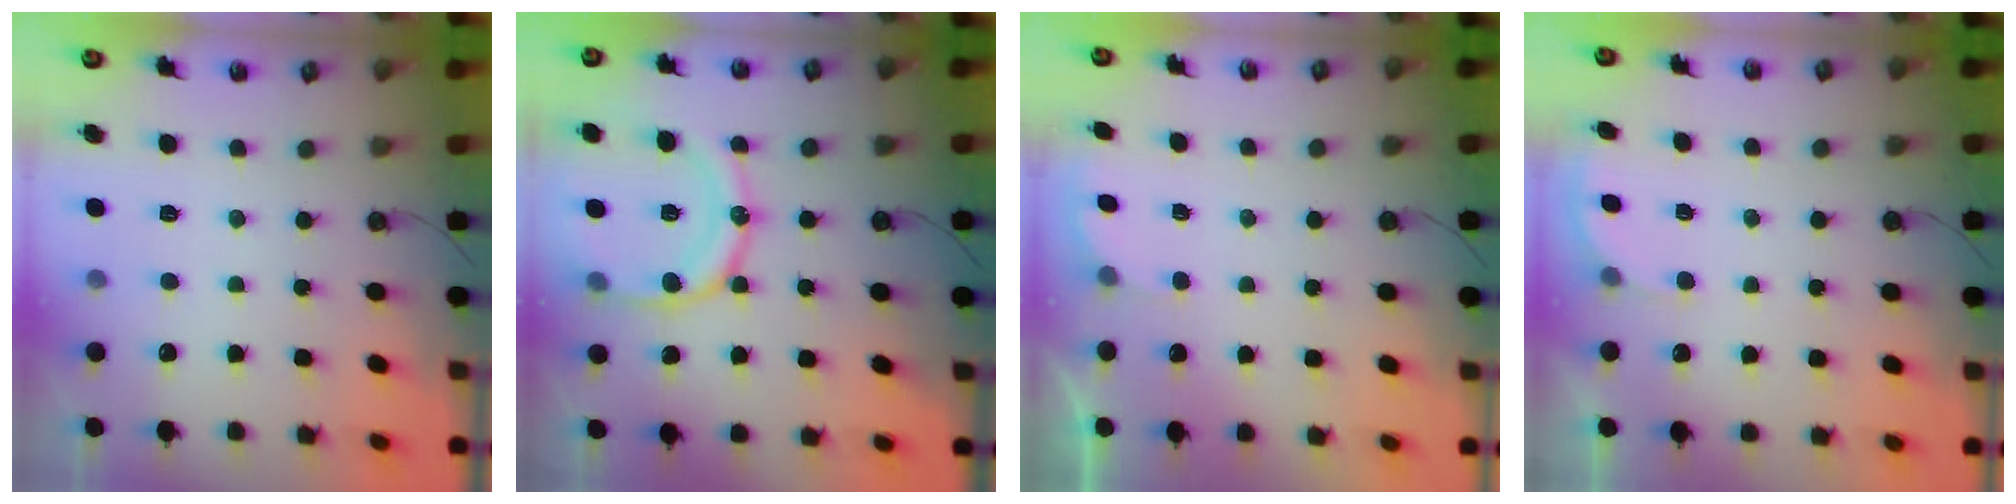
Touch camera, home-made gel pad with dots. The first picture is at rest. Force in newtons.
{"total": 15.4, "press": 15.4, "slide": 0.7}
{"total": 1.8, "press": 1.7, "slide": 0.8}
{"total": 2.3, "press": 2.3, "slide": 0.5}